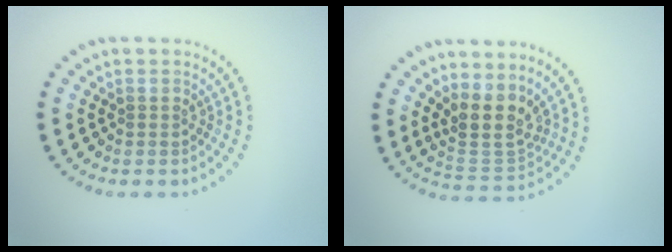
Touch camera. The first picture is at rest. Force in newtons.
{"total": 3.8, "press": 2.9, "slide": 2.5}